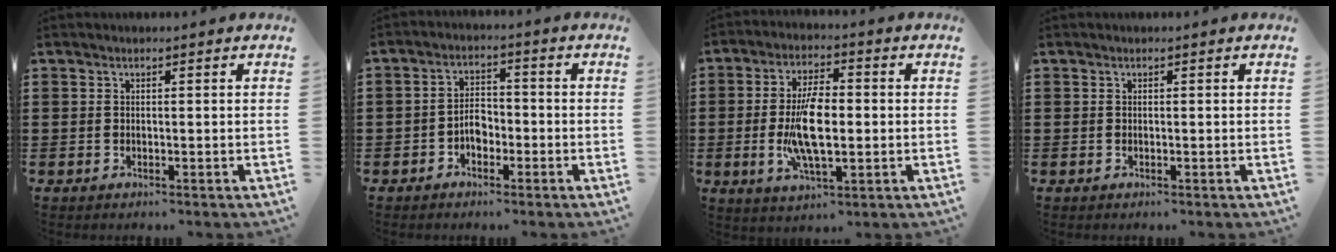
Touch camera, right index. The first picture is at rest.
{"total": 3.3, "force": [-1.5, 2.2, 1.9], "torque": [-0.040, 0.006, -0.030]}
{"total": 10.1, "force": [-1.0, 4.1, 9.2], "torque": [-0.199, -0.007, -0.022]}
{"total": 0.0}